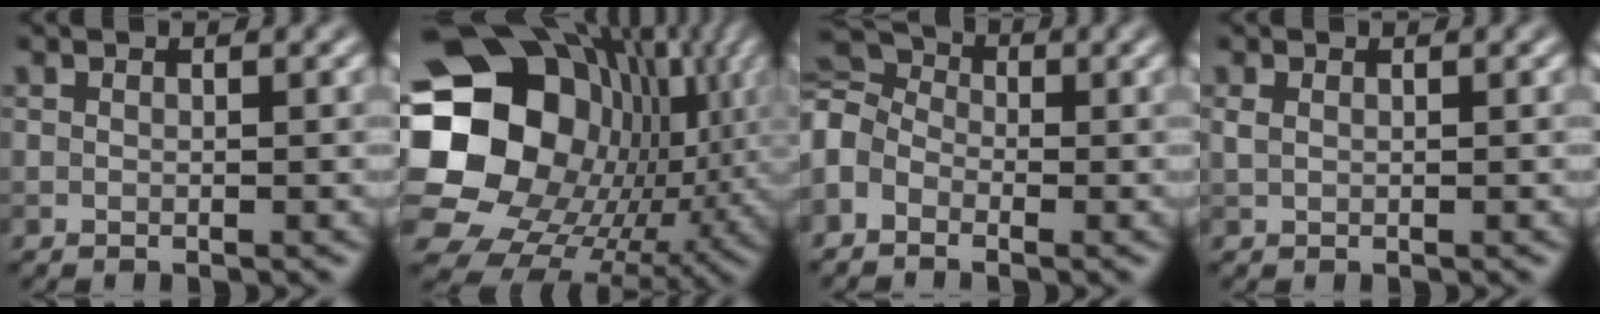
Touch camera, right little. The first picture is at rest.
{"total": 21.9, "force": [2.4, 18.4, 11.7], "torque": [-0.214, -0.021, 0.036]}
{"total": 4.7, "force": [-1.3, 3.5, 2.8], "torque": [-0.066, 0.011, -0.041]}
{"total": 0.6, "force": [0.2, 0.3, 0.5], "torque": [-0.012, 0.001, 0.005]}